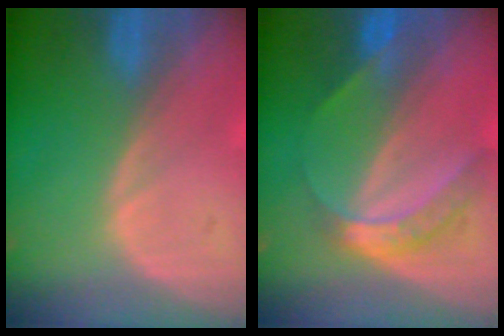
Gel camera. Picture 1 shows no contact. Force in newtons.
{"total": 6.2, "press": 5.2, "slide": 3.3}